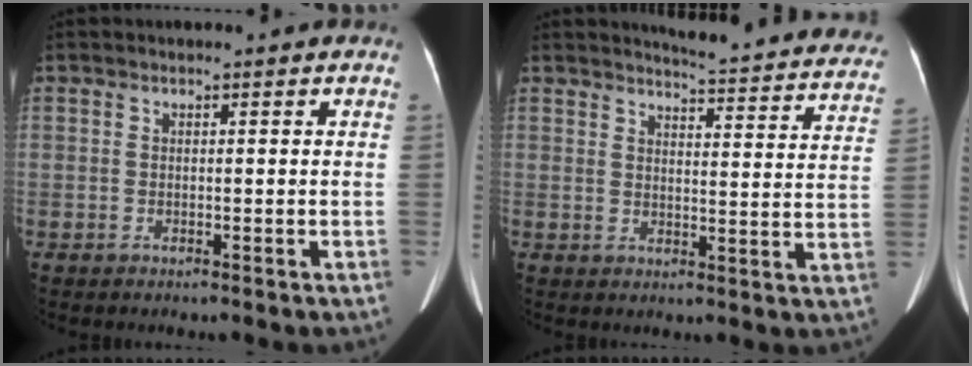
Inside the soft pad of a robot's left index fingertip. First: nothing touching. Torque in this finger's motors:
{"motor_torque": [0.19, -0.32, -0.02, -0.01]}